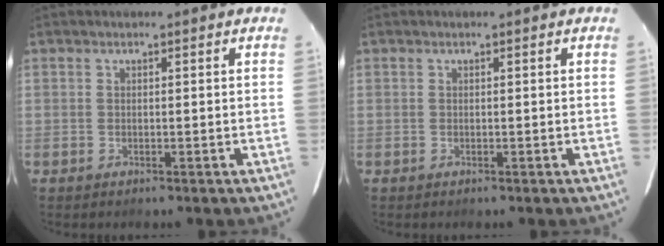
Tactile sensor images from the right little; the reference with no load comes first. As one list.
[{"total": 0.0}]